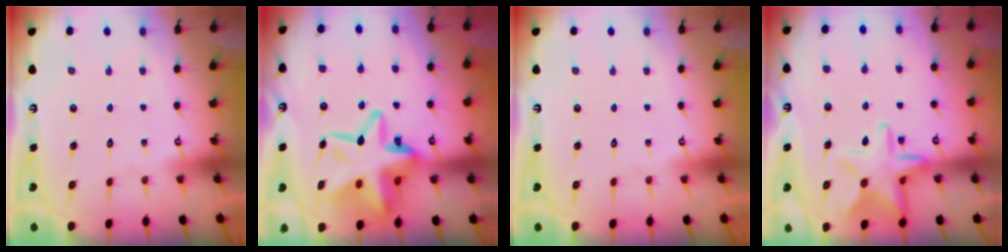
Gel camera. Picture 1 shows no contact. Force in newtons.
{"total": 19.1, "press": 18.7, "slide": 3.4}
{"total": 0.0}
{"total": 13.3, "press": 13.2, "slide": 0.9}